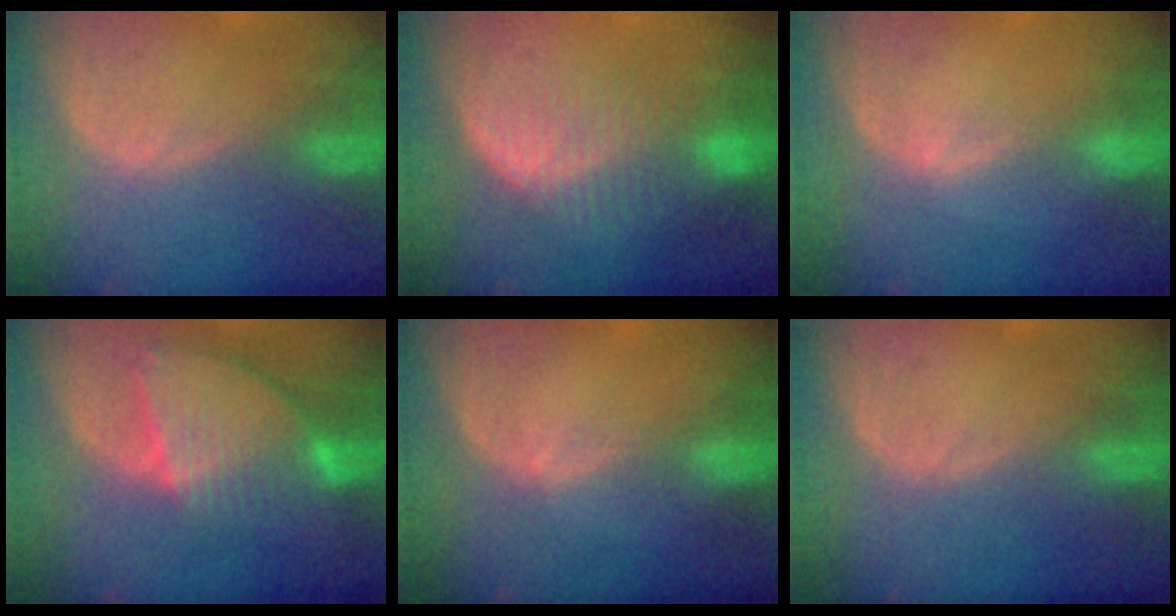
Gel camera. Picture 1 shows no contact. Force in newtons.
{"total": 7.2, "press": 6.6, "slide": 2.8}
{"total": 0.9, "press": 0.8, "slide": 0.2}
{"total": 8.6, "press": 7.4, "slide": 4.3}
{"total": 1.2, "press": 0.7, "slide": 0.9}
{"total": 0.0}